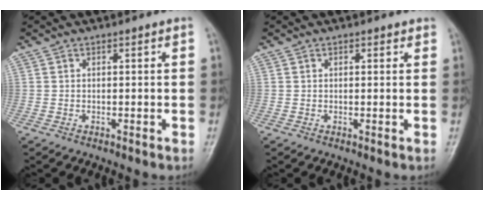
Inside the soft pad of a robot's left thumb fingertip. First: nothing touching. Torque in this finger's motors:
{"motor_torque": [-0.03, 0.00, -0.19, -0.06, 0.01]}